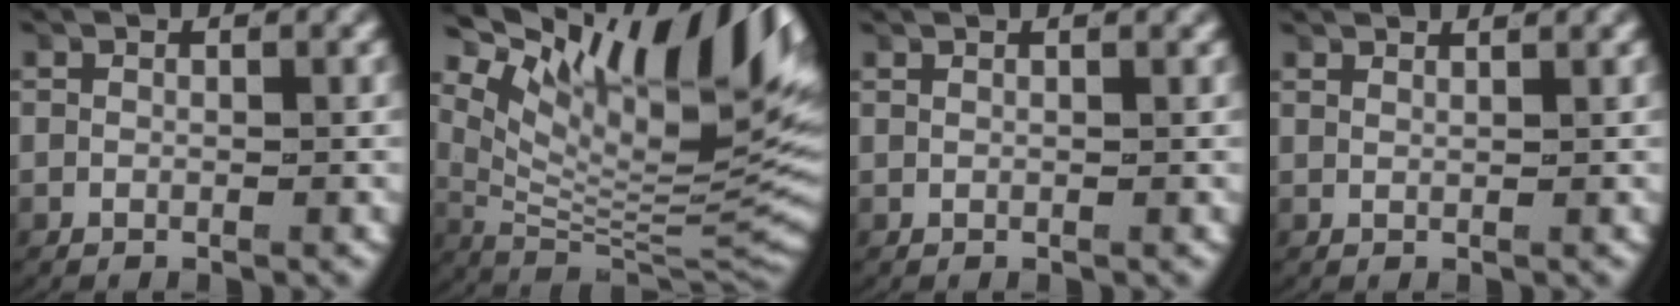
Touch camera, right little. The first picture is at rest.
{"total": 13.2, "force": [5.8, 5.1, 10.7], "torque": [-0.148, 0.003, 0.097]}
{"total": 0.5, "force": [0.5, -0.2, 0.1], "torque": [0.000, 0.001, 0.008]}
{"total": 1.1, "force": [1.1, -0.3, 0.1], "torque": [-0.001, 0.001, 0.021]}